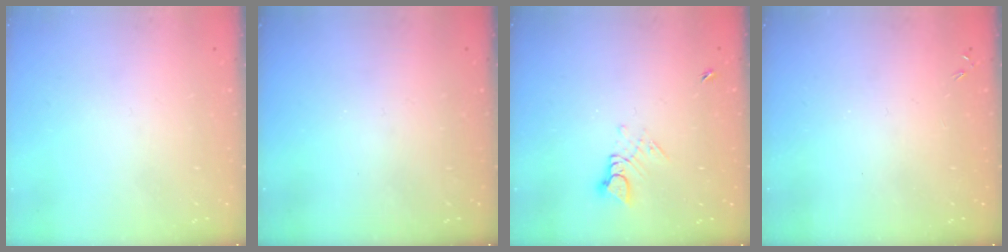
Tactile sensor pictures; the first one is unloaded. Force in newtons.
{"total": 0.0}
{"total": 3.6, "press": 3.6, "slide": 0.4}
{"total": 0.0}